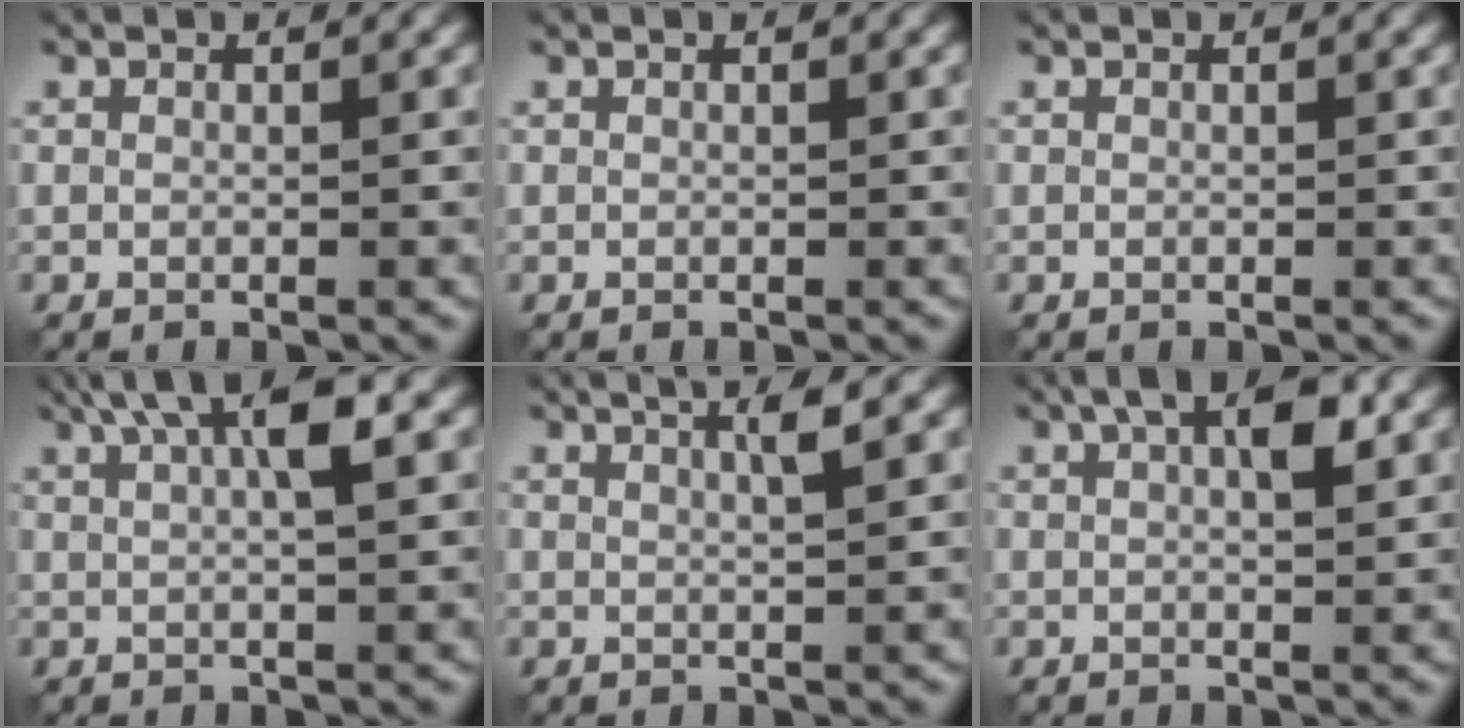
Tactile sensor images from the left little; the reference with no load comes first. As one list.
[{"total": 0.0}, {"total": 0.0}, {"total": 5.4, "force": [2.1, 1.1, 4.8], "torque": [-0.080, 0.014, 0.033]}, {"total": 2.7, "force": [1.3, 0.5, 2.3], "torque": [-0.022, 0.007, 0.013]}, {"total": 4.3, "force": [1.6, 1.4, 3.7], "torque": [-0.062, 0.010, 0.023]}]